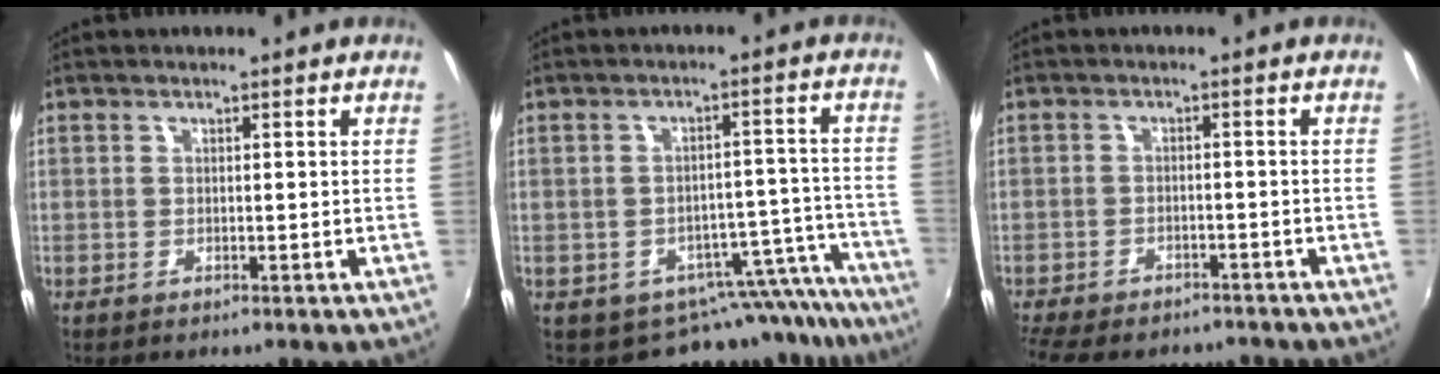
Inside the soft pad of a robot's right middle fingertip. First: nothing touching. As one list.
[{"total": 9.5, "force": [-6.2, 6.5, 3.0], "torque": [-0.050, 0.030, -0.046]}, {"total": 13.2, "force": [-11.0, 4.9, 5.4], "torque": [-0.132, -0.024, -0.161]}]